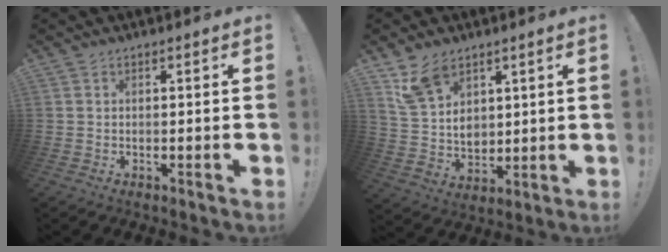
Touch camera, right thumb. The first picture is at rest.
{"total": 11.4, "force": [7.4, 7.3, 4.6], "torque": [-0.092, -0.036, 0.149]}